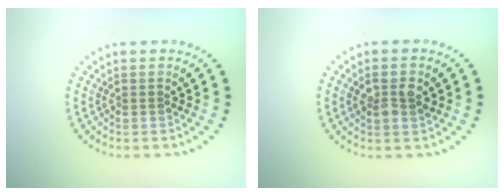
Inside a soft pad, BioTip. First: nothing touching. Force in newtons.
{"total": 2.5, "press": 2.4, "slide": 0.4}